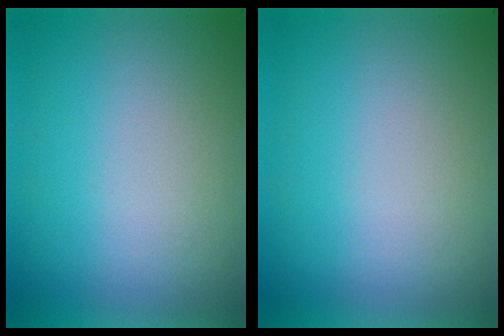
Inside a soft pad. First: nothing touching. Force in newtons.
{"total": 0.0}